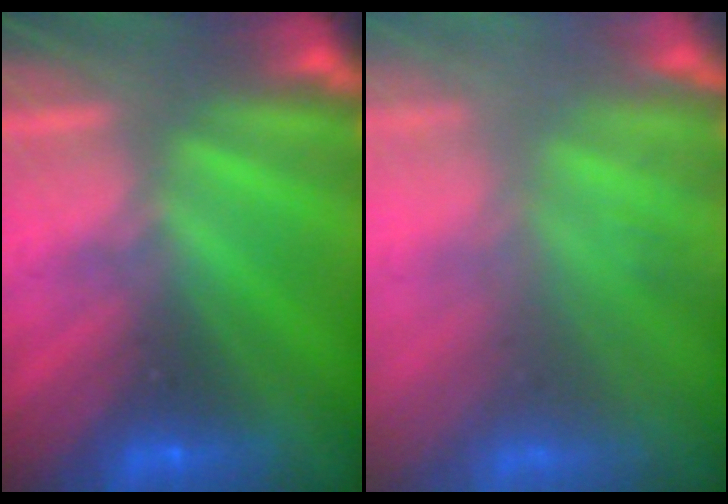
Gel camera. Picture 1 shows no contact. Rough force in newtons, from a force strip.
{"total": 7.5}